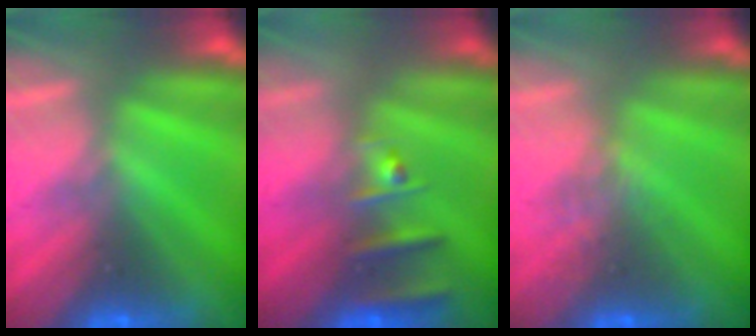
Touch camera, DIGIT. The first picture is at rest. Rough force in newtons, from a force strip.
{"total": 2.5}
{"total": 2.4}